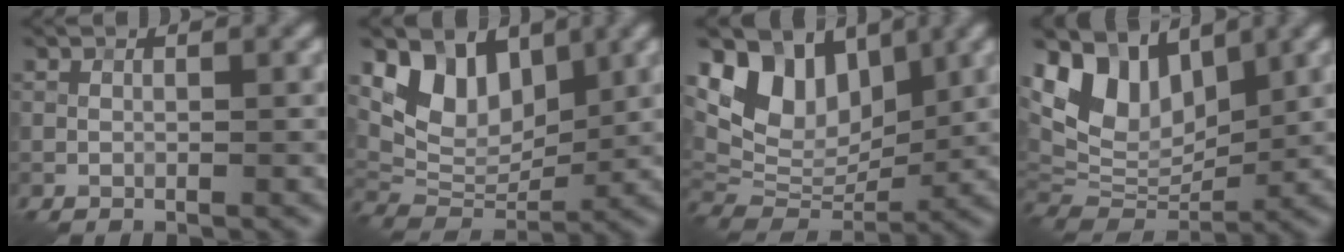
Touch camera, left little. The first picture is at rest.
{"total": 6.9, "force": [3.7, 4.3, 4.0], "torque": [-0.070, -0.012, 0.062]}
{"total": 8.5, "force": [4.1, 5.6, 4.9], "torque": [-0.084, -0.006, 0.070]}
{"total": 8.9, "force": [4.2, 5.8, 5.3], "torque": [-0.100, 0.000, 0.071]}